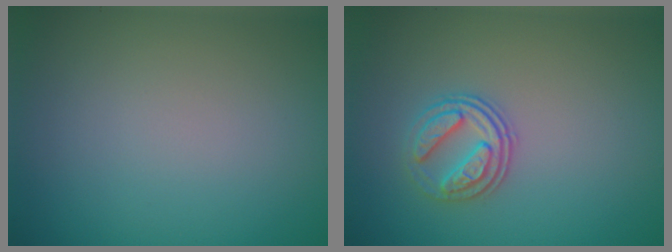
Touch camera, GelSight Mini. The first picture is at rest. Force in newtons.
{"total": 2.8, "press": 2.6, "slide": 1.2}